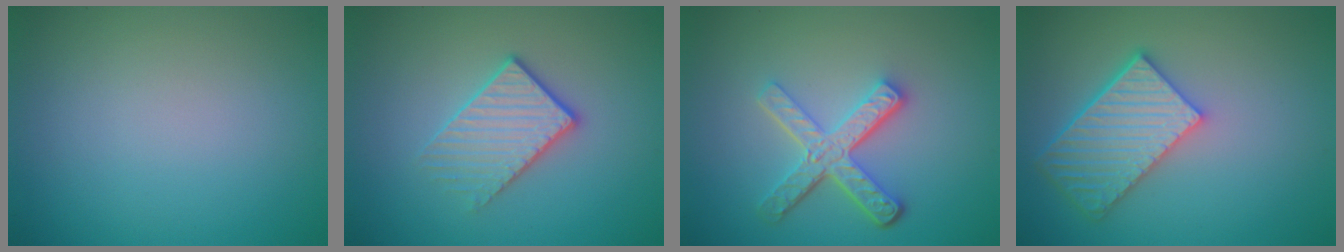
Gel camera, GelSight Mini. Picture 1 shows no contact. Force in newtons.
{"total": 2.9, "press": 2.6, "slide": 1.2}
{"total": 4.9, "press": 3.6, "slide": 3.3}
{"total": 5.5, "press": 4.6, "slide": 3.0}